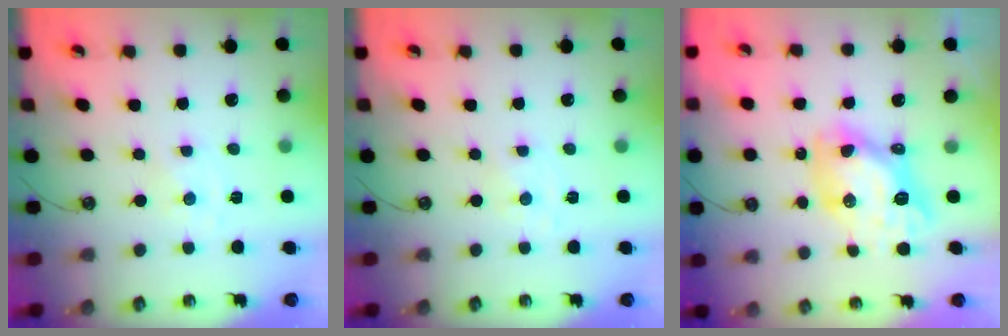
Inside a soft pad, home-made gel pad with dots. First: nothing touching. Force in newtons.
{"total": 0.0}
{"total": 13.0, "press": 12.9, "slide": 1.3}